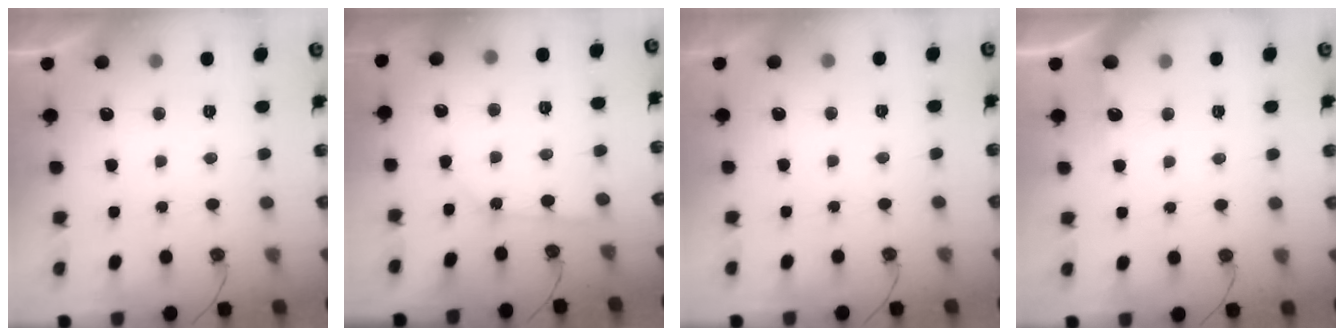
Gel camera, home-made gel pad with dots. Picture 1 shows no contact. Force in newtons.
{"total": 1.8, "press": 1.7, "slide": 0.3}
{"total": 0.0}
{"total": 3.4, "press": 3.4, "slide": 0.4}